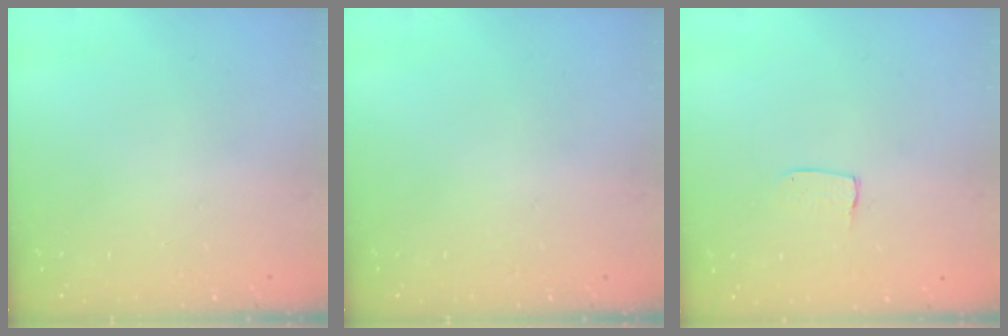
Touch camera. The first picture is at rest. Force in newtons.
{"total": 0.0}
{"total": 4.1, "press": 4.0, "slide": 0.2}